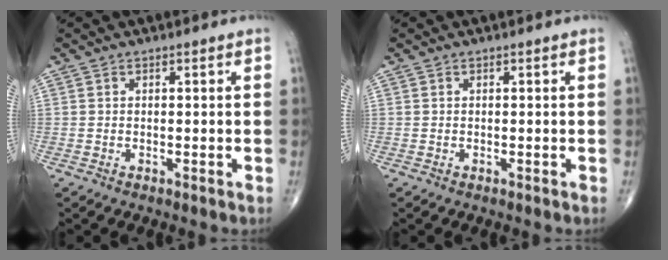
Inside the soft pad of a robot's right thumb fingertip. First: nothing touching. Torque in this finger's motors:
{"motor_torque": [0.06, 0.05, -0.08, 0.01, 0.01]}